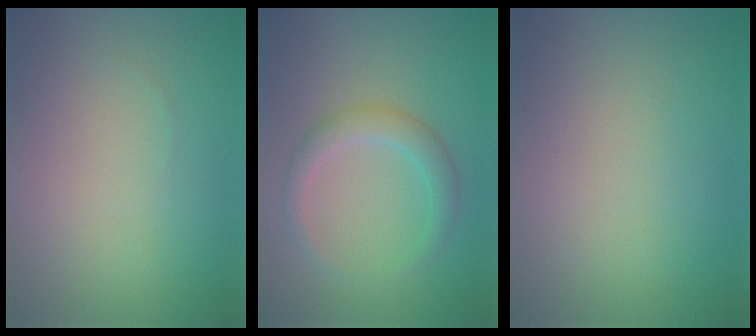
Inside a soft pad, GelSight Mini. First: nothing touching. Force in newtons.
{"total": 2.5, "press": 2.5, "slide": 0.1}
{"total": 0.0}